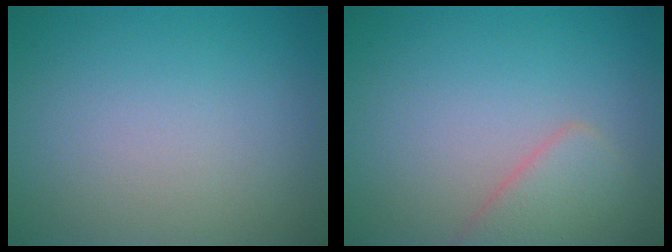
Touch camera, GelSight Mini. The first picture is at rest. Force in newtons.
{"total": 2.9, "press": 2.9, "slide": 0.1}